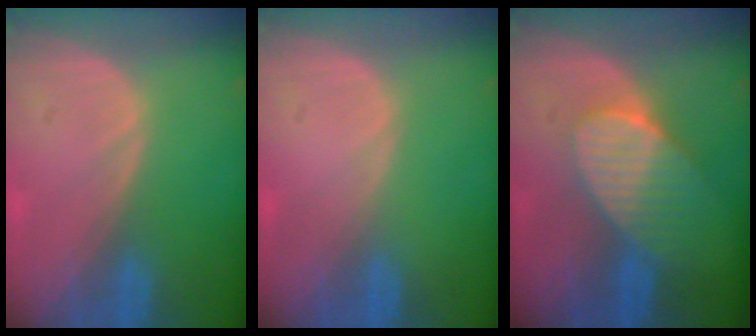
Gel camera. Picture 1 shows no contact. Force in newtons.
{"total": 0.0}
{"total": 7.4, "press": 6.8, "slide": 2.8}